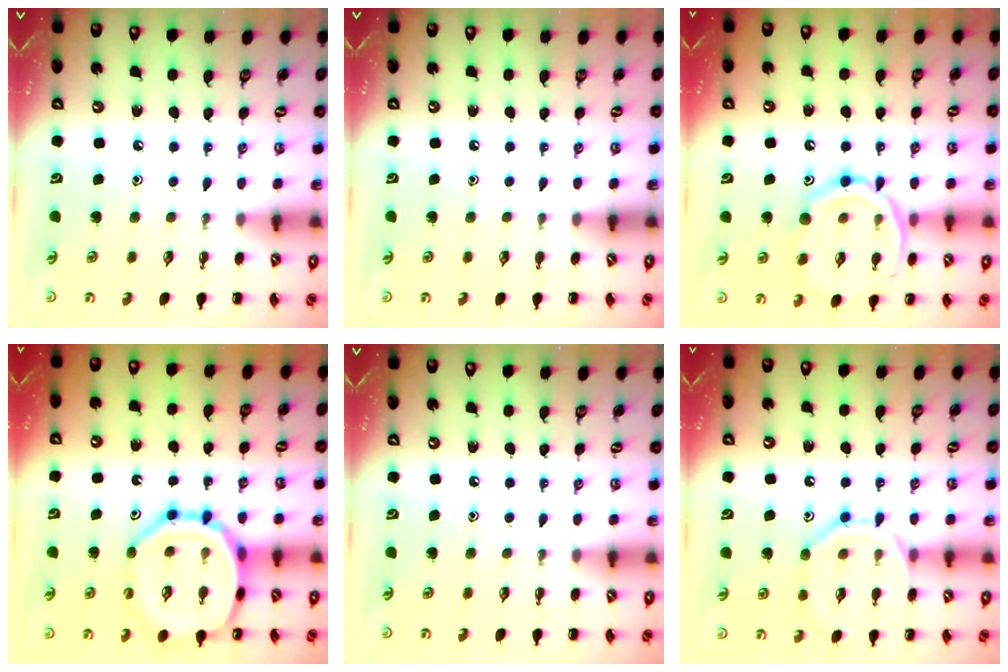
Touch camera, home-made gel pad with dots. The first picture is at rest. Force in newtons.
{"total": 0.0}
{"total": 14.2, "press": 14.2, "slide": 1.4}
{"total": 16.8, "press": 16.6, "slide": 2.5}
{"total": 0.0}
{"total": 10.7, "press": 10.7, "slide": 0.4}